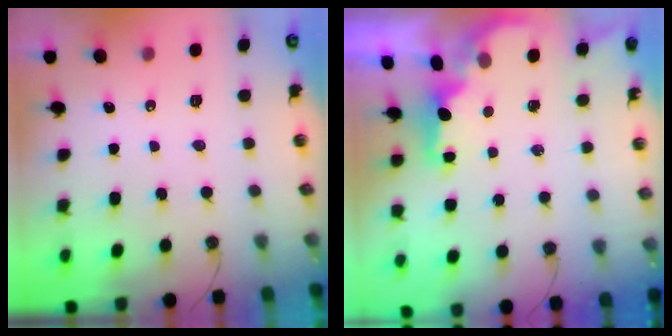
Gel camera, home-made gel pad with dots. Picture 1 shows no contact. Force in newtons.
{"total": 1.9, "press": 1.8, "slide": 0.7}